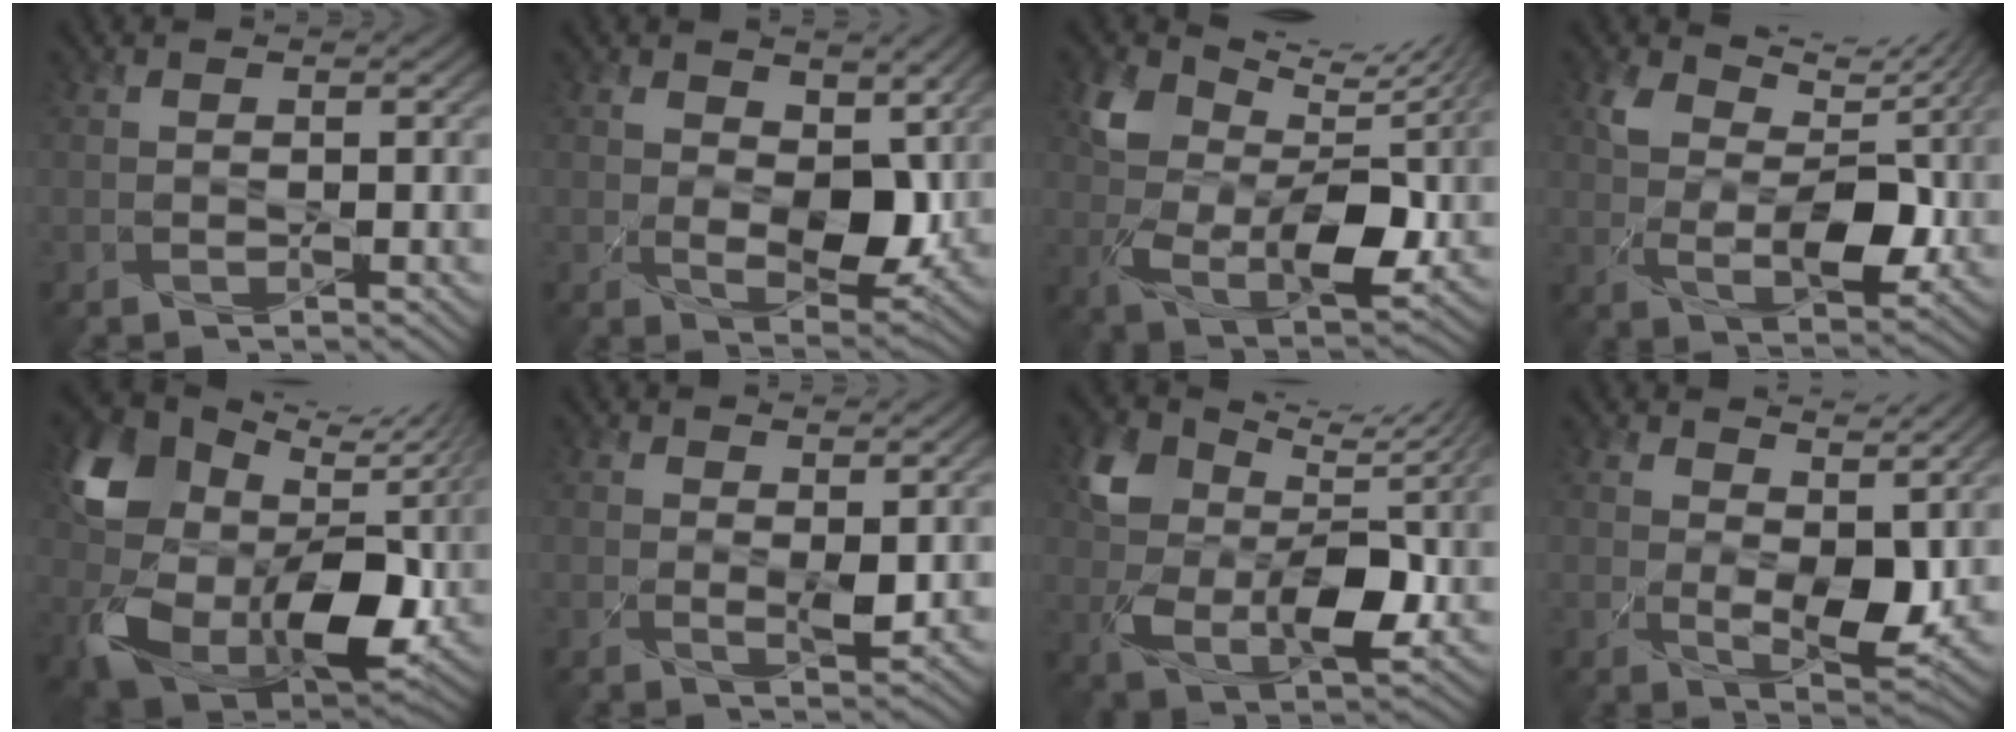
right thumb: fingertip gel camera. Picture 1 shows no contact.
{"total": 6.7, "force": [1.6, 4.1, 5.1], "torque": [-0.106, -0.020, 0.028]}
{"total": 11.6, "force": [5.0, 6.6, 8.1], "torque": [-0.174, -0.010, 0.101]}
{"total": 8.4, "force": [3.9, 4.2, 6.2], "torque": [-0.127, -0.011, 0.076]}
{"total": 16.0, "force": [3.0, 11.3, 10.9], "torque": [-0.246, -0.020, 0.068]}
{"total": 2.4, "force": [0.9, 0.9, 2.0], "torque": [-0.044, -0.011, 0.021]}
{"total": 11.0, "force": [3.0, 7.1, 7.8], "torque": [-0.167, -0.020, 0.065]}
{"total": 6.9, "force": [2.7, 3.6, 5.2], "torque": [-0.100, -0.015, 0.050]}